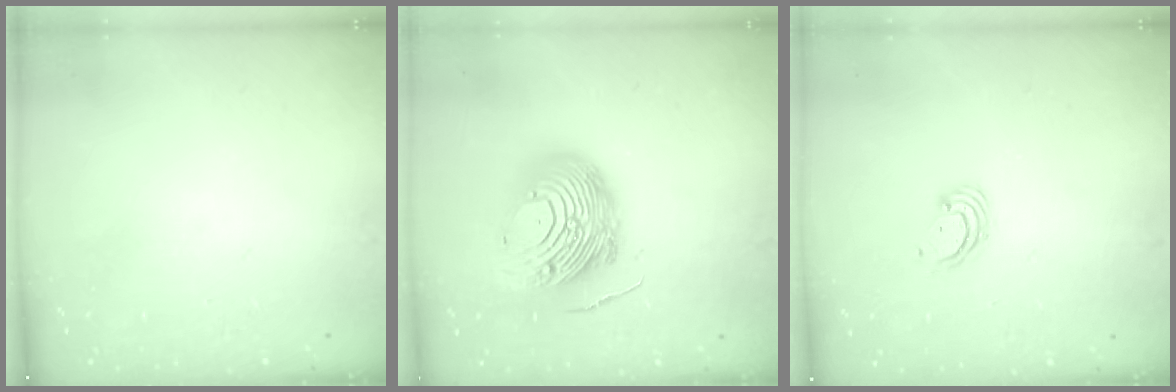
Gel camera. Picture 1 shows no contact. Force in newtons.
{"total": 17.6, "press": 17.5, "slide": 2.2}
{"total": 3.1, "press": 3.1, "slide": 0.1}